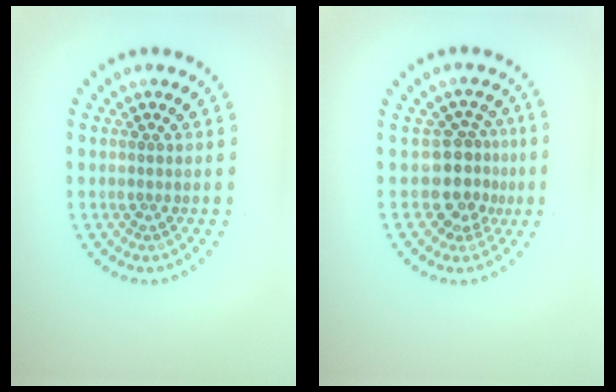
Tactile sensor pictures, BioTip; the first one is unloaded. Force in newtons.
{"total": 3.3, "press": 2.6, "slide": 2.1}